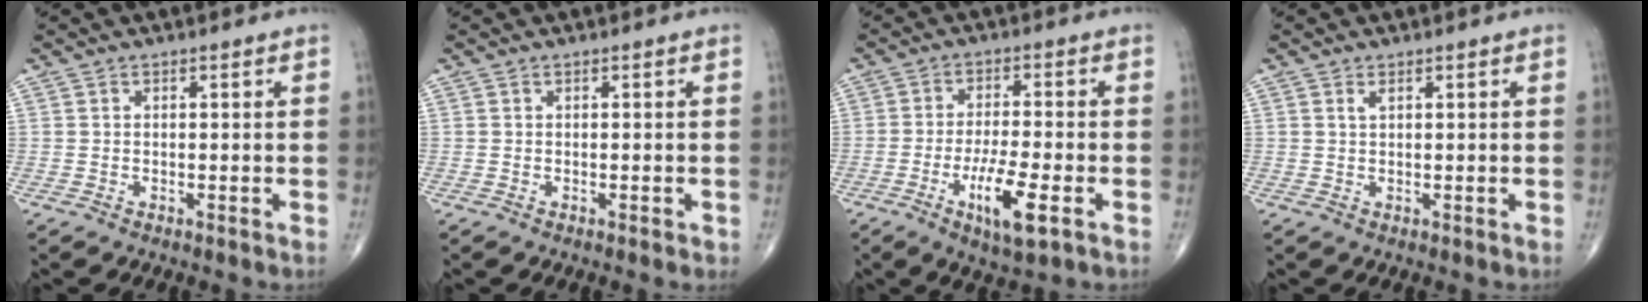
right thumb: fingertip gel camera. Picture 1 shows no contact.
{"total": 0.8, "force": [-0.3, 0.3, 0.7], "torque": [-0.009, -0.003, -0.002]}
{"total": 9.4, "force": [-3.7, 2.3, 8.3], "torque": [-0.157, 0.001, -0.061]}
{"total": 0.9, "force": [0.5, 0.3, 0.6], "torque": [-0.013, 0.003, 0.010]}